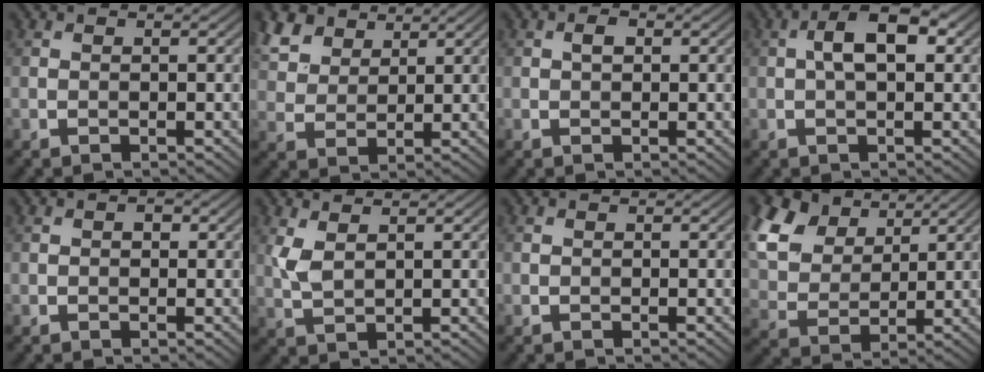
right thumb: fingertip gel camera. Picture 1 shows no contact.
{"total": 7.2, "force": [4.6, 4.2, 3.5], "torque": [-0.102, 0.013, 0.093]}
{"total": 1.2, "force": [0.3, 0.7, 1.0], "torque": [-0.017, 0.005, 0.003]}
{"total": 4.9, "force": [0.7, 2.1, 4.4], "torque": [-0.077, 0.011, 0.006]}
{"total": 0.9, "force": [0.1, 0.7, 0.6], "torque": [-0.005, -0.002, -0.002]}
{"total": 2.8, "force": [1.4, 1.0, 2.2], "torque": [-0.065, -0.001, 0.034]}
{"total": 0.0}
{"total": 12.9, "force": [7.1, 7.9, 7.3], "torque": [-0.222, 0.030, 0.138]}